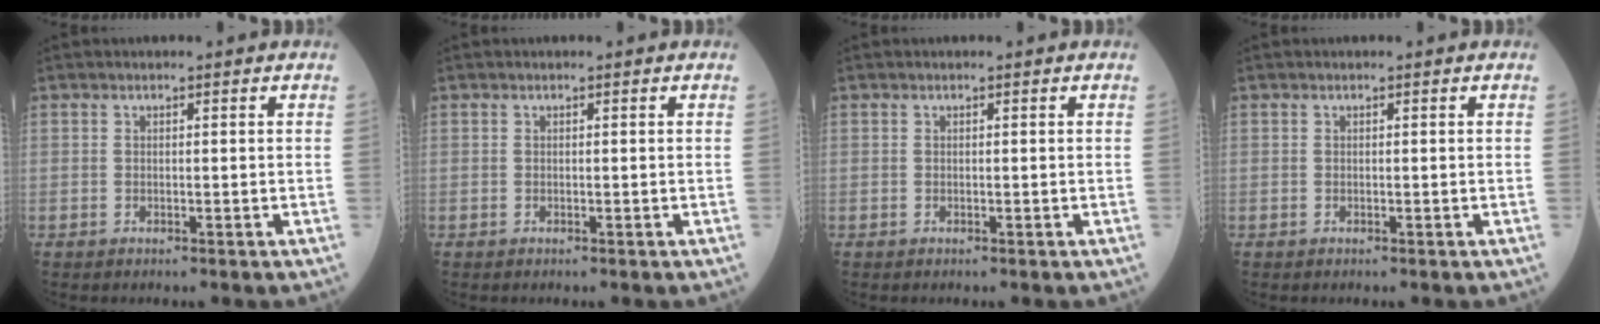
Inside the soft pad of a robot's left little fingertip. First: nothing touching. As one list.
[{"total": 0.0}, {"total": 0.0}, {"total": 0.0}]